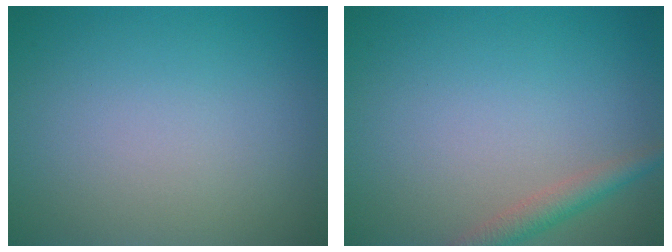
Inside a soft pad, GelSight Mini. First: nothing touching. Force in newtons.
{"total": 2.2, "press": 2.2, "slide": 0.1}